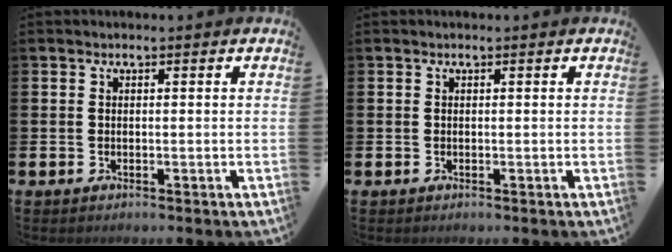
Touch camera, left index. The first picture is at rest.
{"total": 0.0}